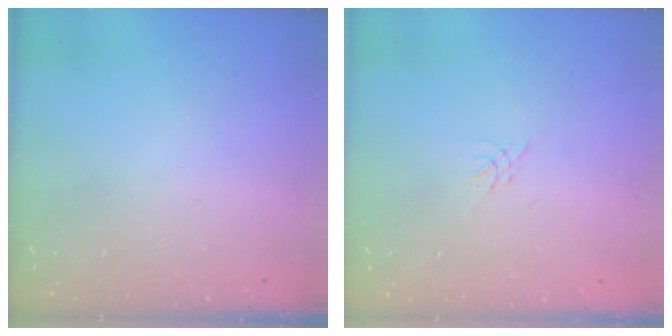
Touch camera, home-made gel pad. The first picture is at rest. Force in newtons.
{"total": 0.0}